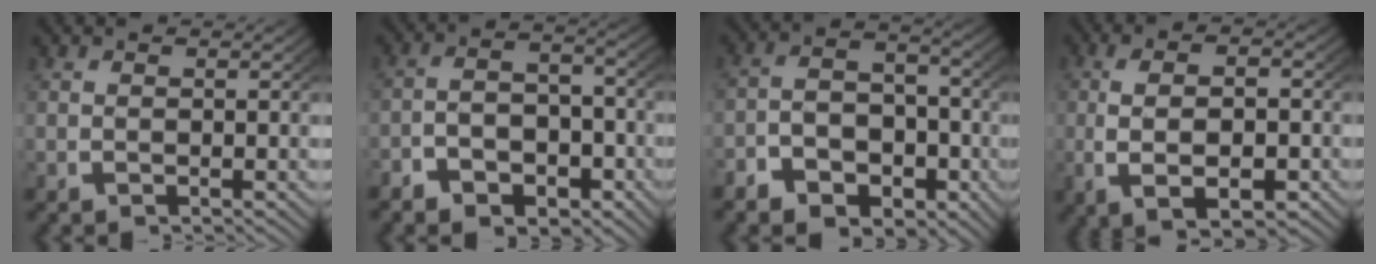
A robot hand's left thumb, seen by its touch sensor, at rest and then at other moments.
{"total": 5.1, "force": [-2.3, 3.4, 3.0], "torque": [-0.044, -0.017, -0.037]}
{"total": 7.1, "force": [-2.9, 5.2, 3.9], "torque": [-0.063, -0.027, -0.042]}
{"total": 7.1, "force": [-1.1, 3.9, 5.9], "torque": [-0.115, -0.018, -0.007]}